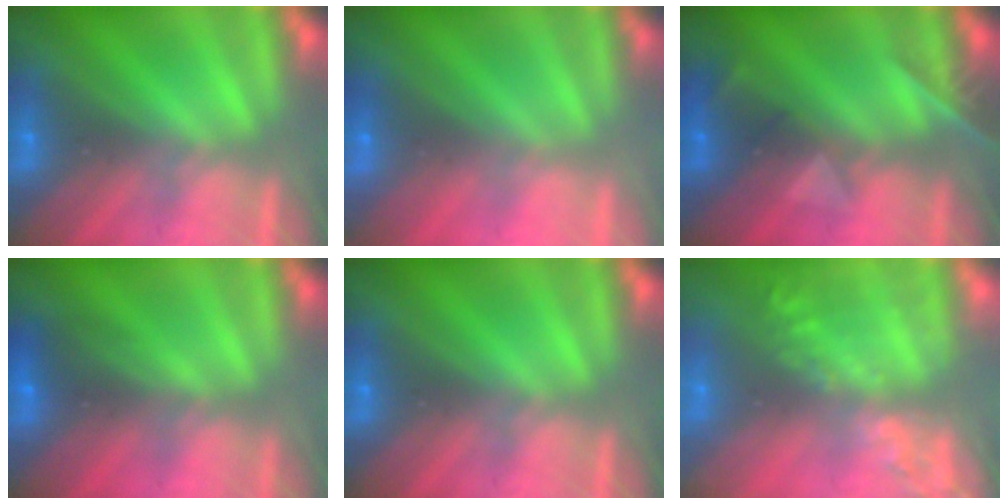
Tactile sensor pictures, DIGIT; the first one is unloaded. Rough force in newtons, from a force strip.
{"total": 3.1}
{"total": 2.4}
{"total": 2.8}
{"total": 0.0}
{"total": 11.8}